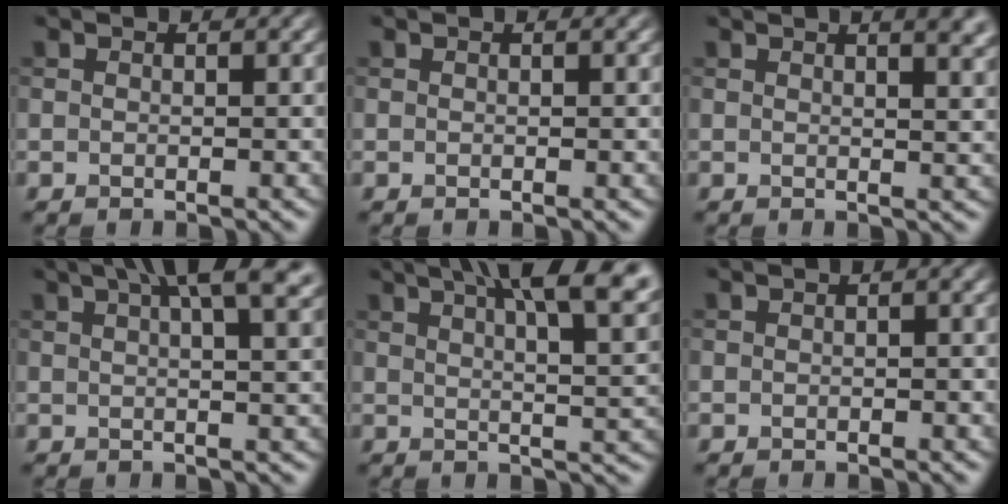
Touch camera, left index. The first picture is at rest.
{"total": 0.0}
{"total": 6.3, "force": [3.5, 2.7, 4.5], "torque": [-0.017, 0.029, 0.021]}
{"total": 9.8, "force": [5.4, 3.3, 7.4], "torque": [-0.065, 0.041, 0.049]}
{"total": 12.8, "force": [6.9, 4.3, 9.9], "torque": [-0.110, 0.043, 0.075]}
{"total": 1.8, "force": [0.3, 0.6, 1.6], "torque": [-0.018, 0.004, 0.002]}